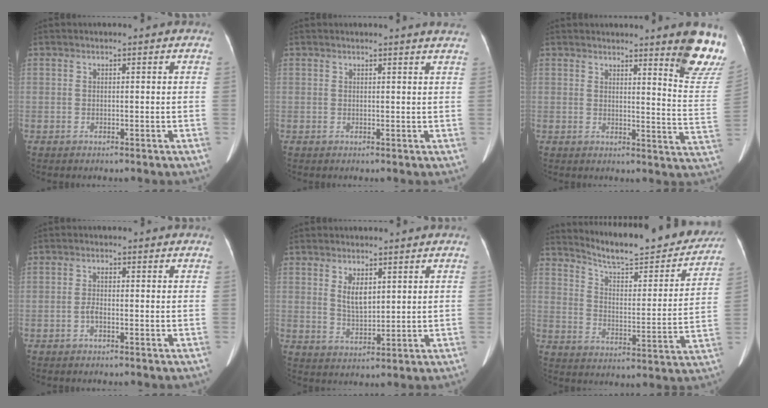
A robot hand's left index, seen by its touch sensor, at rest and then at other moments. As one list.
[{"total": 3.1, "force": [2.9, -0.3, 0.8], "torque": [-0.013, -0.009, 0.017]}, {"total": 10.3, "force": [8.4, -0.3, 6.0], "torque": [-0.052, -0.064, 0.080]}, {"total": 1.5, "force": [-0.8, 0.4, 1.2], "torque": [-0.022, 0.001, -0.015]}, {"total": 3.9, "force": [1.7, 1.8, 3.1], "torque": [-0.059, -0.002, 0.039]}, {"total": 20.1, "force": [18.6, 2.7, 6.9], "torque": [-0.098, -0.041, 0.251]}]